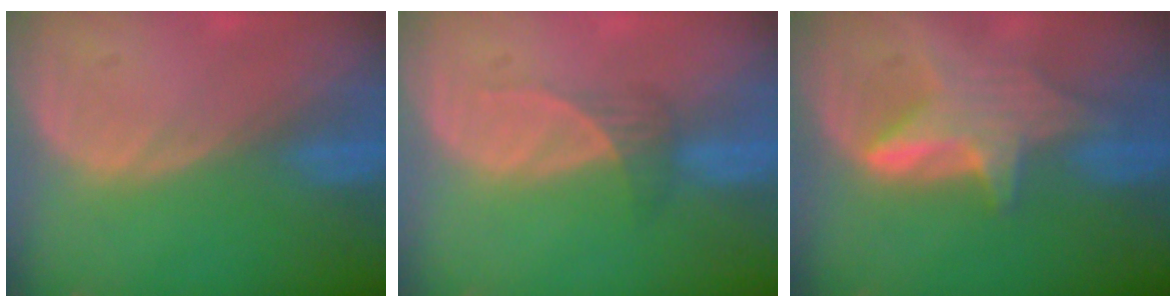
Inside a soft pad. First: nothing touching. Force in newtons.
{"total": 2.1, "press": 1.9, "slide": 0.9}
{"total": 5.9, "press": 5.9, "slide": 0.5}